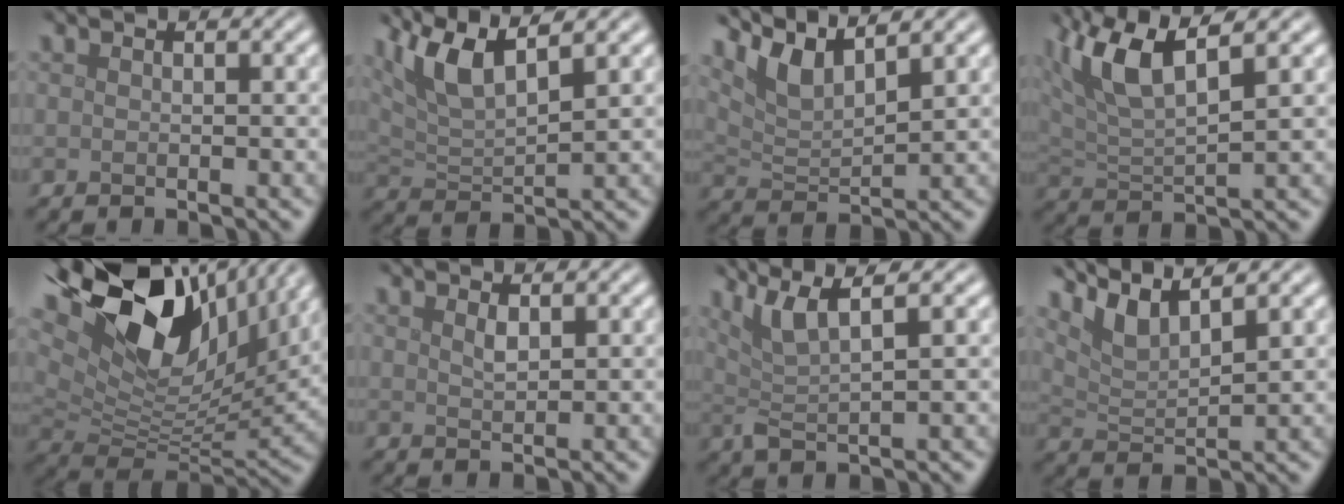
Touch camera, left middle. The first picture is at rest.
{"total": 6.0, "force": [3.8, 1.6, 4.3], "torque": [-0.089, 0.011, 0.072]}
{"total": 4.8, "force": [3.6, 1.1, 2.9], "torque": [-0.070, -0.002, 0.074]}
{"total": 7.1, "force": [3.8, 2.2, 5.6], "torque": [-0.118, 0.016, 0.066]}
{"total": 16.1, "force": [7.7, 8.5, 11.3], "torque": [-0.242, 0.024, 0.141]}
{"total": 1.0, "force": [0.6, 0.3, 0.7], "torque": [-0.017, -0.004, 0.012]}
{"total": 4.4, "force": [2.4, 0.7, 3.6], "torque": [-0.069, 0.007, 0.047]}
{"total": 4.3, "force": [3.3, 0.8, 2.6], "torque": [-0.059, 0.000, 0.070]}